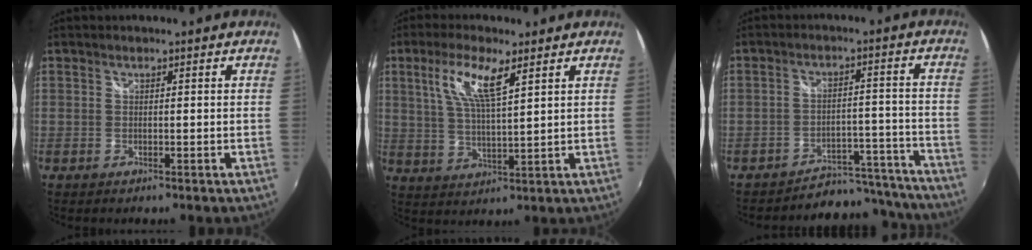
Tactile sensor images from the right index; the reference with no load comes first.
{"total": 8.6, "force": [4.1, 1.9, 7.3], "torque": [-0.143, 0.003, 0.082]}
{"total": 13.7, "force": [-13.1, 4.1, 0.7], "torque": [-0.006, 0.048, -0.169]}